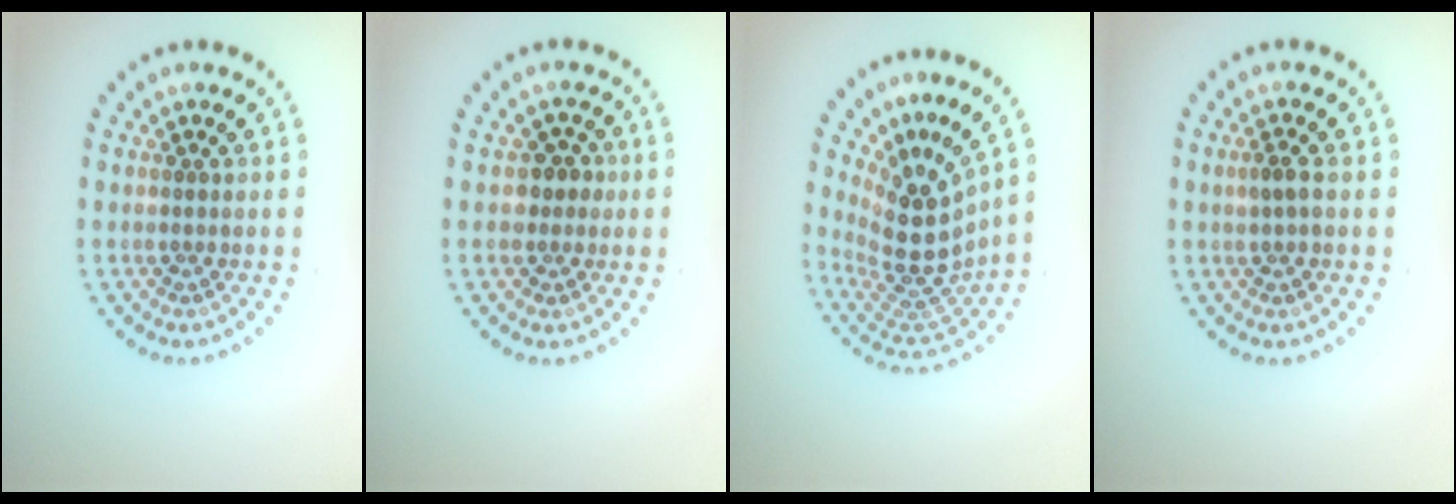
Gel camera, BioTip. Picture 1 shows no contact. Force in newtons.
{"total": 2.2, "press": 1.8, "slide": 1.2}
{"total": 5.2, "press": 3.9, "slide": 3.4}
{"total": 1.3, "press": 1.3, "slide": 0.3}